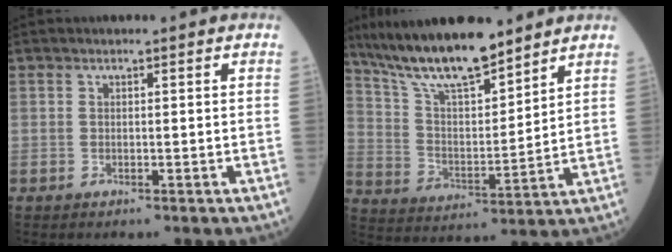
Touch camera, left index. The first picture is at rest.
{"total": 14.9, "force": [12.4, 2.7, 7.8], "torque": [-0.147, 0.003, 0.229]}